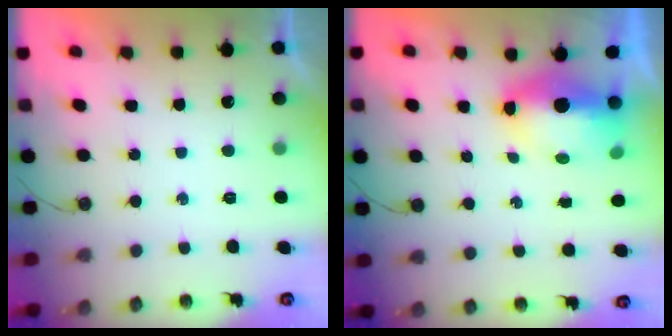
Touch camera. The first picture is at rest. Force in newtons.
{"total": 7.7, "press": 7.6, "slide": 1.4}